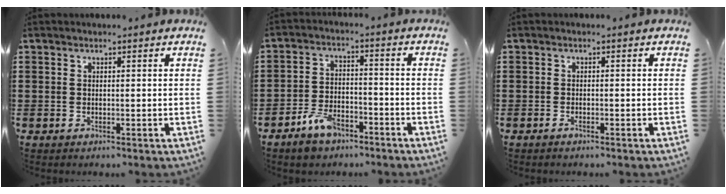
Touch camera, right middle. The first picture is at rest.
{"total": 5.3, "force": [-4.1, 2.4, 2.4], "torque": [-0.052, 0.010, -0.081]}
{"total": 0.7, "force": [-0.6, 0.1, 0.4], "torque": [-0.010, -0.004, -0.010]}